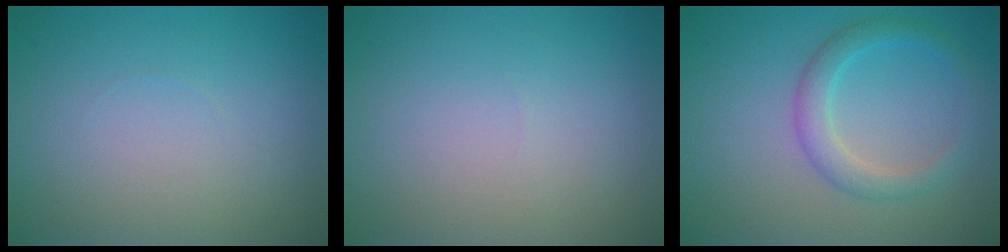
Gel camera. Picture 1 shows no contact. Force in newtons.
{"total": 0.0}
{"total": 2.9, "press": 2.8, "slide": 0.2}